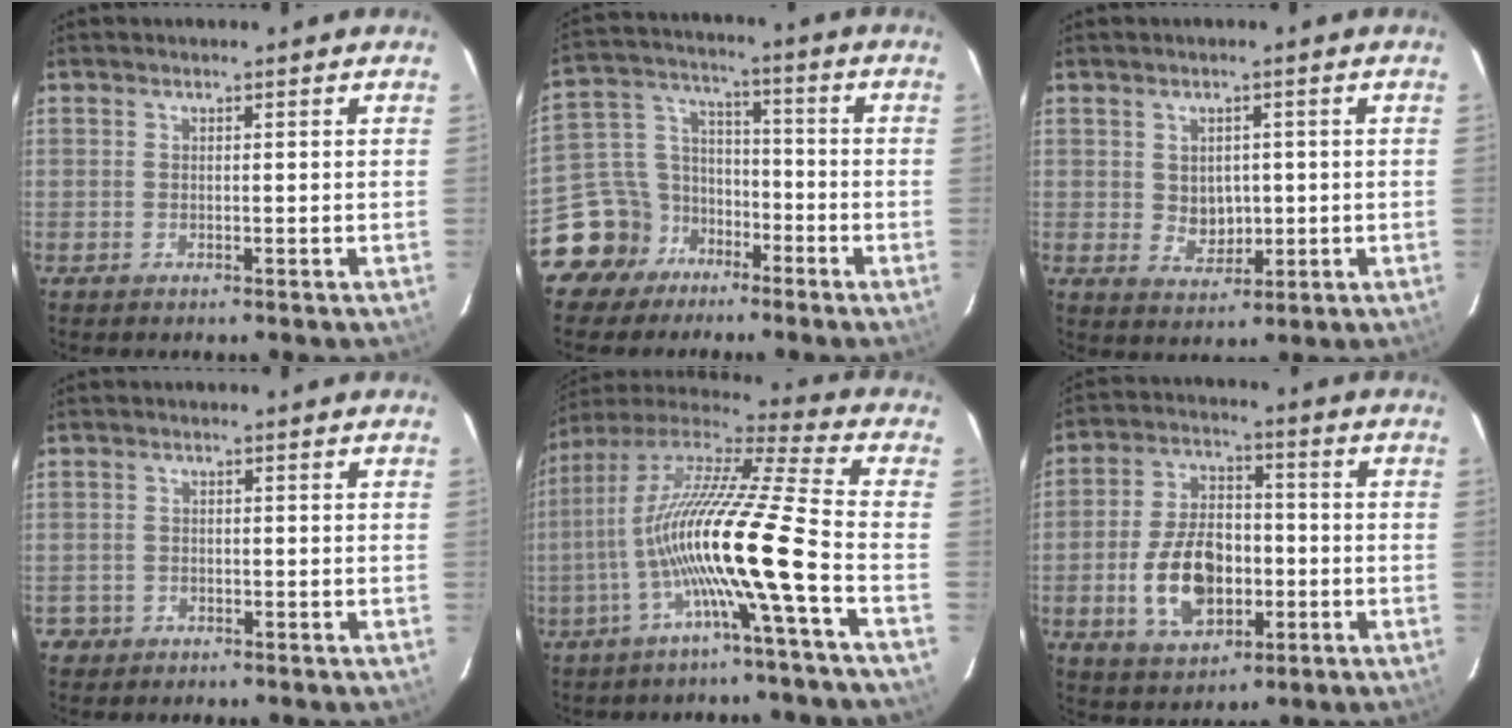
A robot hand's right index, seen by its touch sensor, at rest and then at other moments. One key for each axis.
{"total": 11.4, "fx": -7.7, "fy": 8.3, "fz": 1.6, "tx": -0.057, "ty": 0.057, "tz": -0.132}
{"total": 4.6, "fx": 0.3, "fy": 3.9, "fz": 2.5, "tx": -0.041, "ty": 0.002, "tz": 0.014}
{"total": 2.3, "fx": -1.2, "fy": 1.9, "fz": 0.3, "tx": -0.016, "ty": 0.005, "tz": -0.019}
{"total": 16.3, "fx": -4.6, "fy": -1.4, "fz": 15.6, "tx": -0.264, "ty": -0.015, "tz": -0.091}
{"total": 13.5, "fx": -3.5, "fy": 8.3, "fz": 10.1, "tx": -0.206, "ty": 0.011, "tz": -0.050}